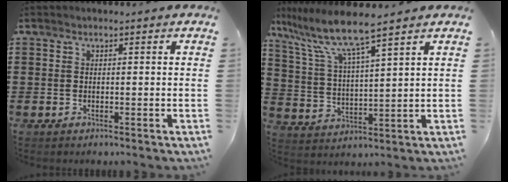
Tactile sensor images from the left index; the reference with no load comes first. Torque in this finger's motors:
{"motor_torque": [1.18, -0.96, 0.26, 0.21]}